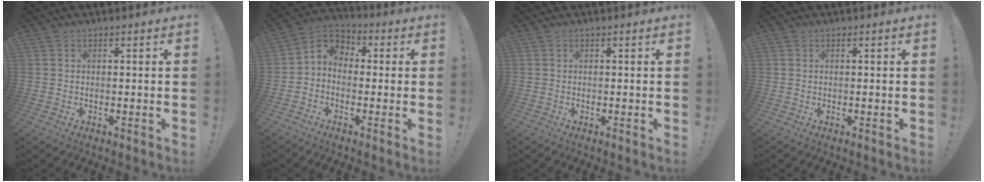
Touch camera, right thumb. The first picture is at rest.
{"total": 5.7, "force": [-1.4, 4.8, 2.7], "torque": [-0.046, 0.014, -0.023]}
{"total": 0.0}
{"total": 0.0}